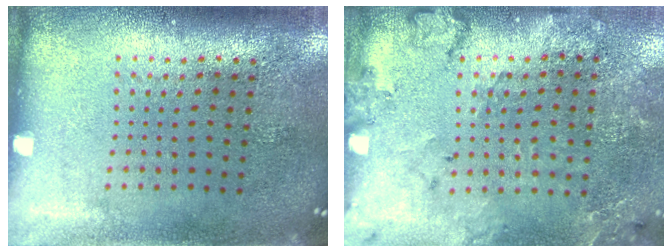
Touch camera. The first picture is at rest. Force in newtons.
{"total": 1.8, "press": 1.7, "slide": 0.5}